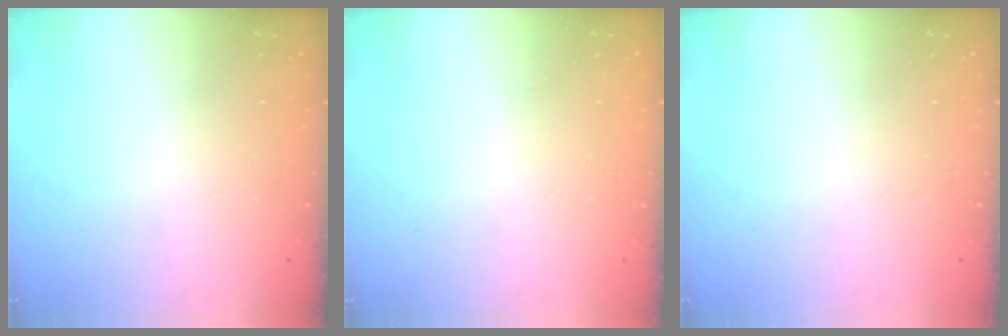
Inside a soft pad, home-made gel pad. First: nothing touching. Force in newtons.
{"total": 9.0, "press": 1.4, "slide": 8.9}
{"total": 0.0}